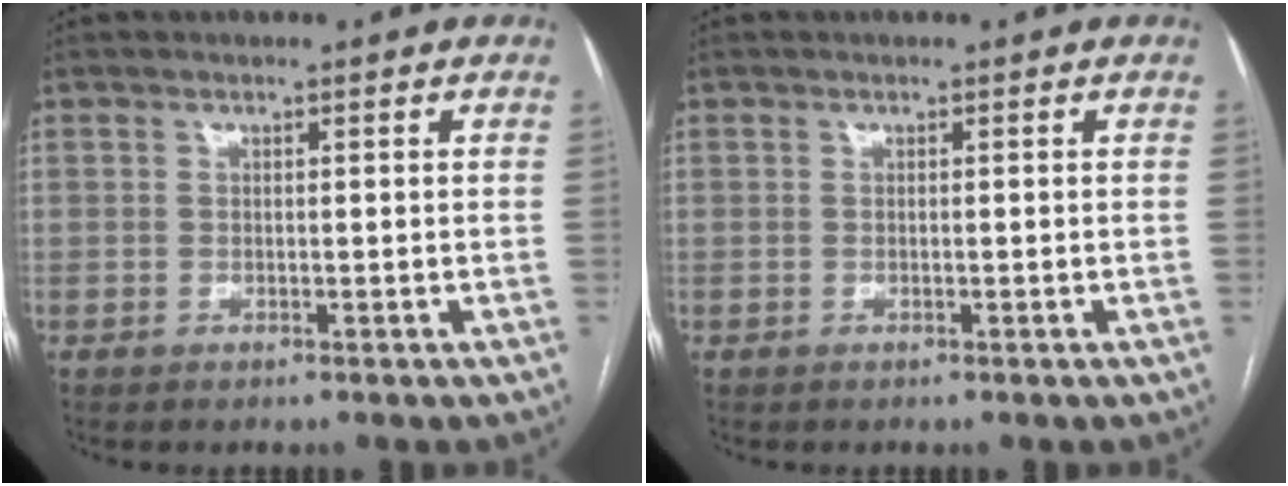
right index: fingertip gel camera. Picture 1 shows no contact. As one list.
[{"total": 0.0}]